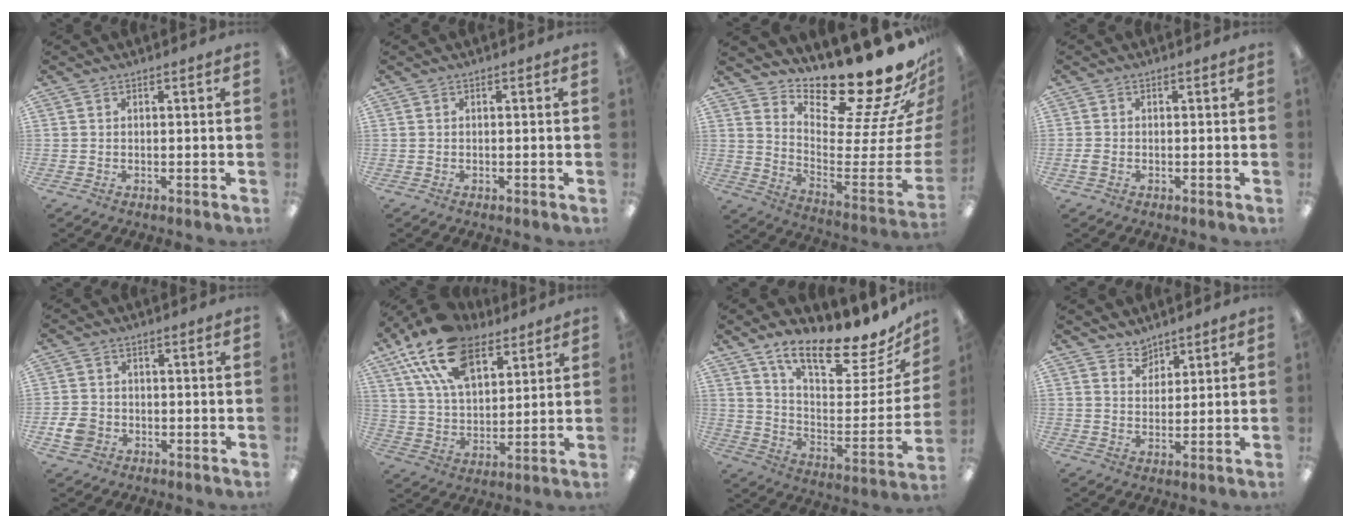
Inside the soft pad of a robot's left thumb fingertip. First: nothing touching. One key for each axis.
{"total": 0.0}
{"total": 20.5, "fx": 18.0, "fy": 3.5, "fz": 9.1, "tx": -0.100, "ty": -0.175, "tz": 0.286}
{"total": 1.7, "fx": -0.5, "fy": 1.2, "fz": 1.1, "tx": -0.025, "ty": 0.000, "tz": -0.010}
{"total": 4.9, "fx": -1.5, "fy": 4.2, "fz": 2.2, "tx": -0.046, "ty": 0.002, "tz": -0.030}
{"total": 19.2, "fx": 11.8, "fy": 10.3, "fz": 11.2, "tx": -0.208, "ty": -0.040, "tz": 0.216}
{"total": 15.8, "fx": 12.6, "fy": 4.5, "fz": 8.3, "tx": -0.125, "ty": -0.104, "tz": 0.215}
{"total": 5.0, "fx": 4.3, "fy": 2.6, "fz": 0.2, "tx": -0.003, "ty": -0.024, "tz": 0.079}